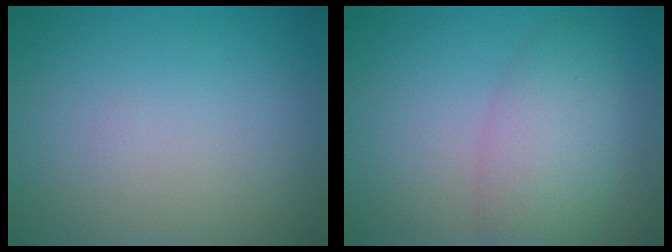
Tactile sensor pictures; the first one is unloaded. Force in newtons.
{"total": 4.5, "press": 4.5, "slide": 0.1}